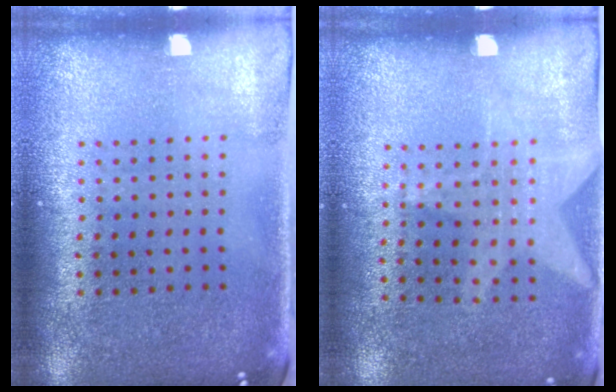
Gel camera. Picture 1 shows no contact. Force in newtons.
{"total": 1.1, "press": 0.8, "slide": 0.8}